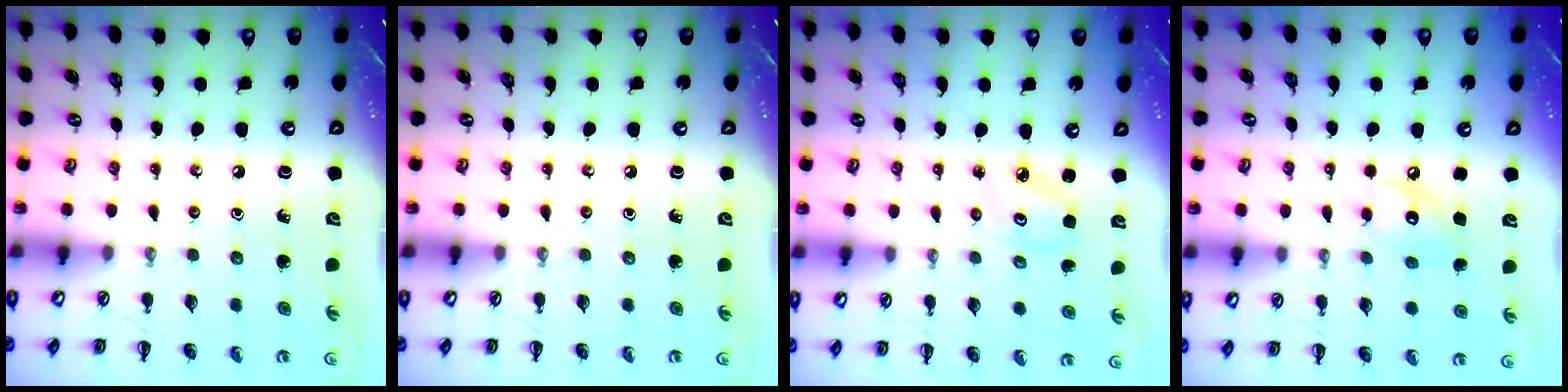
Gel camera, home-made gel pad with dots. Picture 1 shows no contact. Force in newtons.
{"total": 0.0}
{"total": 2.9, "press": 2.8, "slide": 0.5}
{"total": 7.3, "press": 7.3, "slide": 0.9}